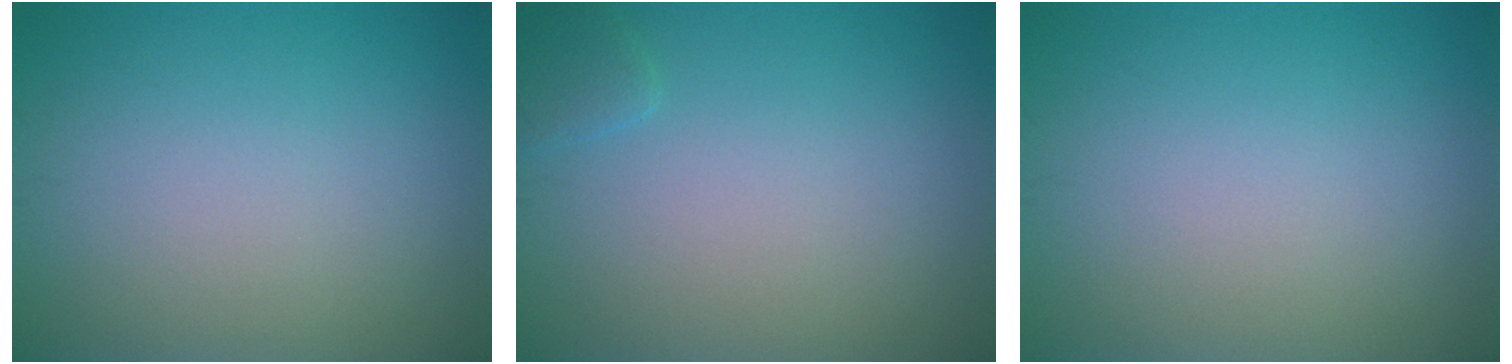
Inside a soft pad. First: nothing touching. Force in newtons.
{"total": 1.0, "press": 1.0, "slide": 0.1}
{"total": 0.0}